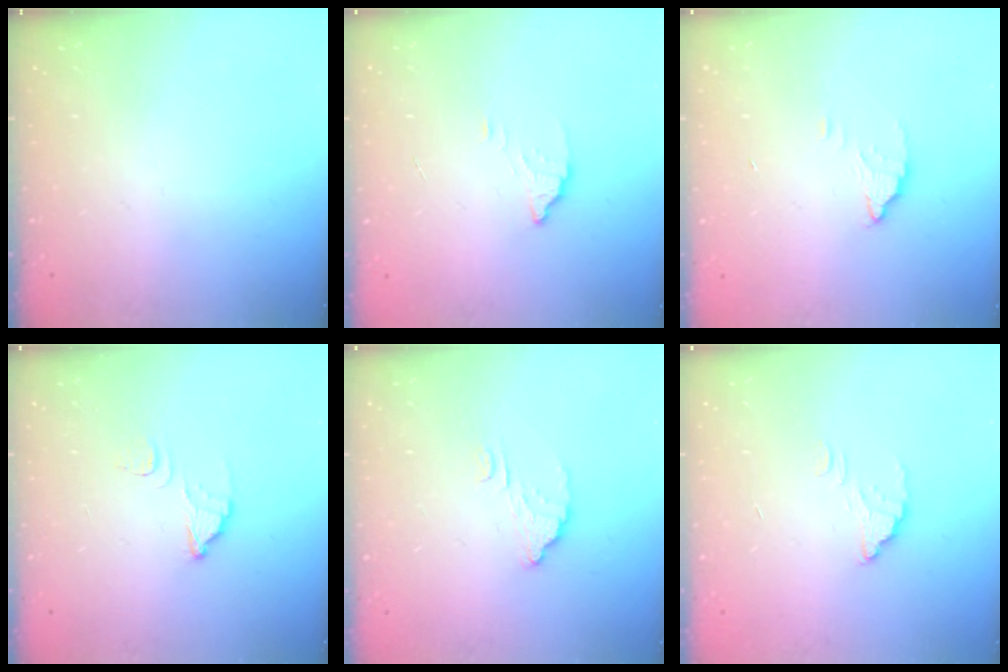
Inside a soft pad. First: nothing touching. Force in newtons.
{"total": 2.7, "press": 2.7, "slide": 0.2}
{"total": 2.6, "press": 2.6, "slide": 0.2}
{"total": 2.5, "press": 2.5, "slide": 0.2}
{"total": 3.7, "press": 3.7, "slide": 0.4}
{"total": 2.6, "press": 2.6, "slide": 0.1}